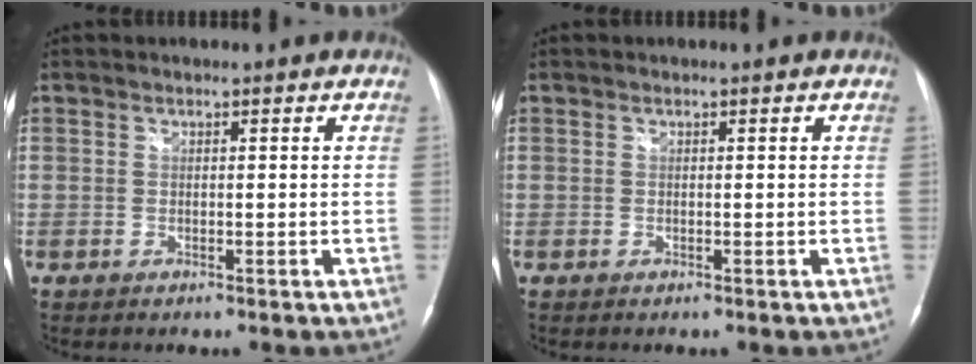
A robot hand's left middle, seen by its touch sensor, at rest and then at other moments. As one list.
[{"total": 0.0}]